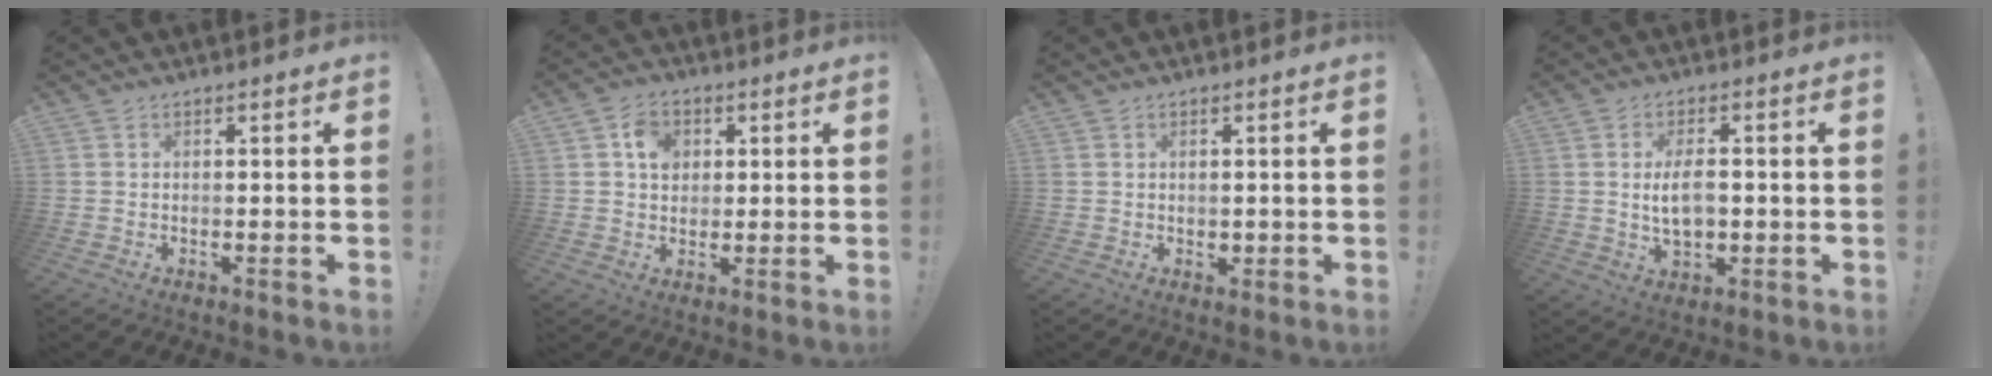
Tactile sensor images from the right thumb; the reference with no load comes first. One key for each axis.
{"total": 6.8, "fx": 2.2, "fy": 5.6, "fz": 3.2, "tx": -0.043, "ty": -0.002, "tz": 0.040}
{"total": 1.2, "fx": 0.5, "fy": 1.0, "fz": 0.3, "tx": 0.003, "ty": -0.002, "tz": 0.007}
{"total": 7.6, "fx": -0.3, "fy": 4.3, "fz": 6.2, "tx": -0.108, "ty": -0.003, "tz": -0.010}